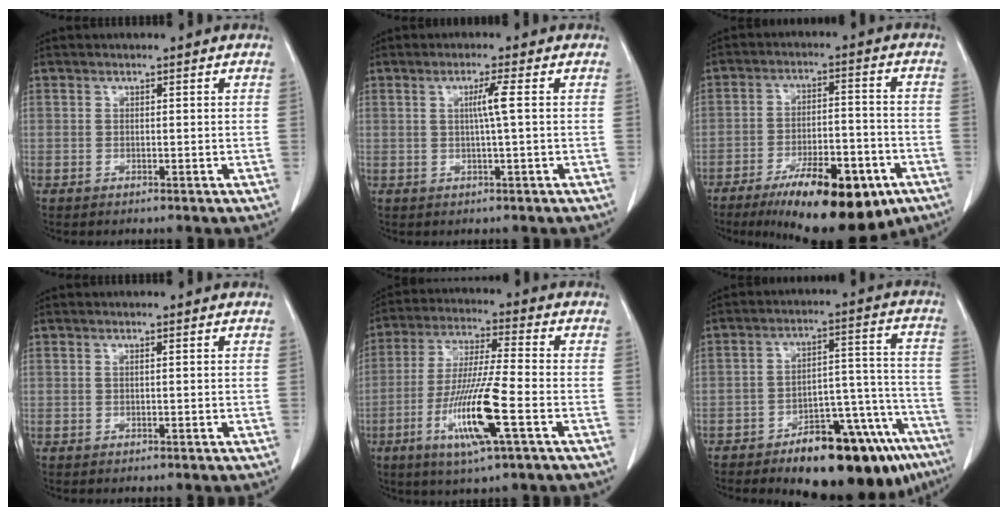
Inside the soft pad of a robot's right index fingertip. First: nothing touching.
{"total": 2.9, "force": [0.4, -0.8, 2.8], "torque": [-0.051, -0.001, 0.006]}
{"total": 16.5, "force": [-10.2, 5.2, 11.8], "torque": [-0.158, -0.002, -0.154]}
{"total": 0.0}
{"total": 13.2, "force": [-4.7, 0.3, 12.4], "torque": [-0.247, -0.020, -0.088]}
{"total": 20.4, "force": [-14.2, 6.3, 13.2], "torque": [-0.109, 0.047, -0.198]}